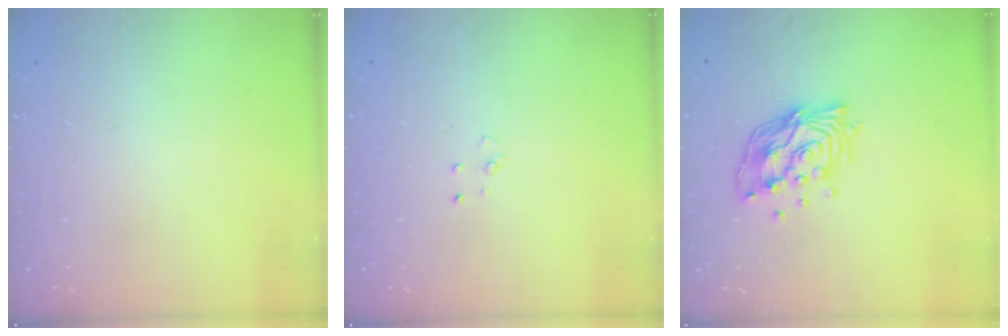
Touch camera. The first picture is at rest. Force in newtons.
{"total": 2.7, "press": 2.7, "slide": 0.2}
{"total": 13.1, "press": 13.1, "slide": 1.2}